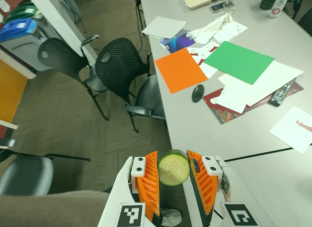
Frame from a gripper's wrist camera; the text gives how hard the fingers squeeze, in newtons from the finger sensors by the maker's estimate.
{"total": 10.3, "left": 10.3, "right": 10.3}